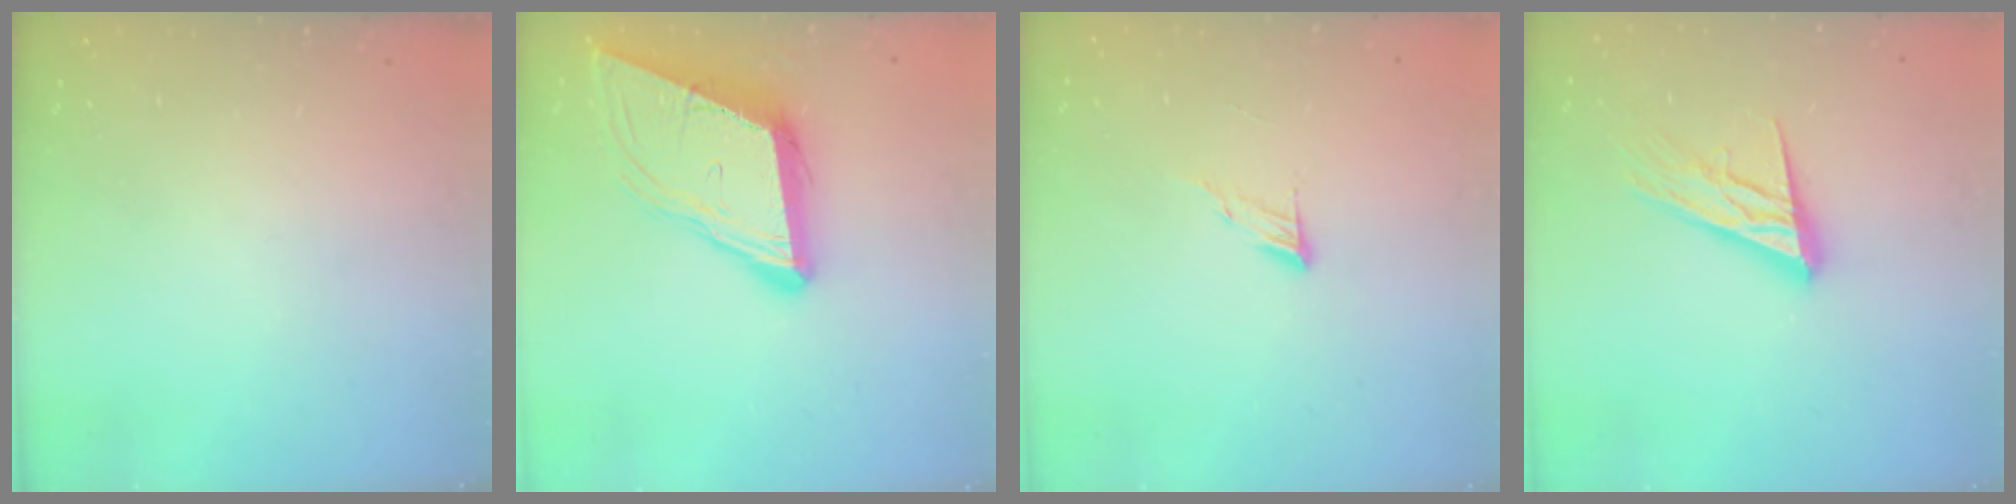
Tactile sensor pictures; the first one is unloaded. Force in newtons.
{"total": 12.0, "press": 11.5, "slide": 3.7}
{"total": 5.6, "press": 5.6, "slide": 0.4}
{"total": 15.6, "press": 15.1, "slide": 3.7}